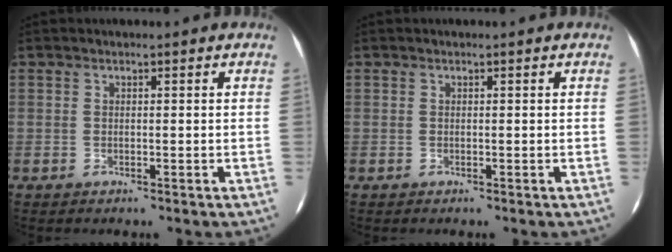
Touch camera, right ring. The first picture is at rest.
{"total": 0.0}